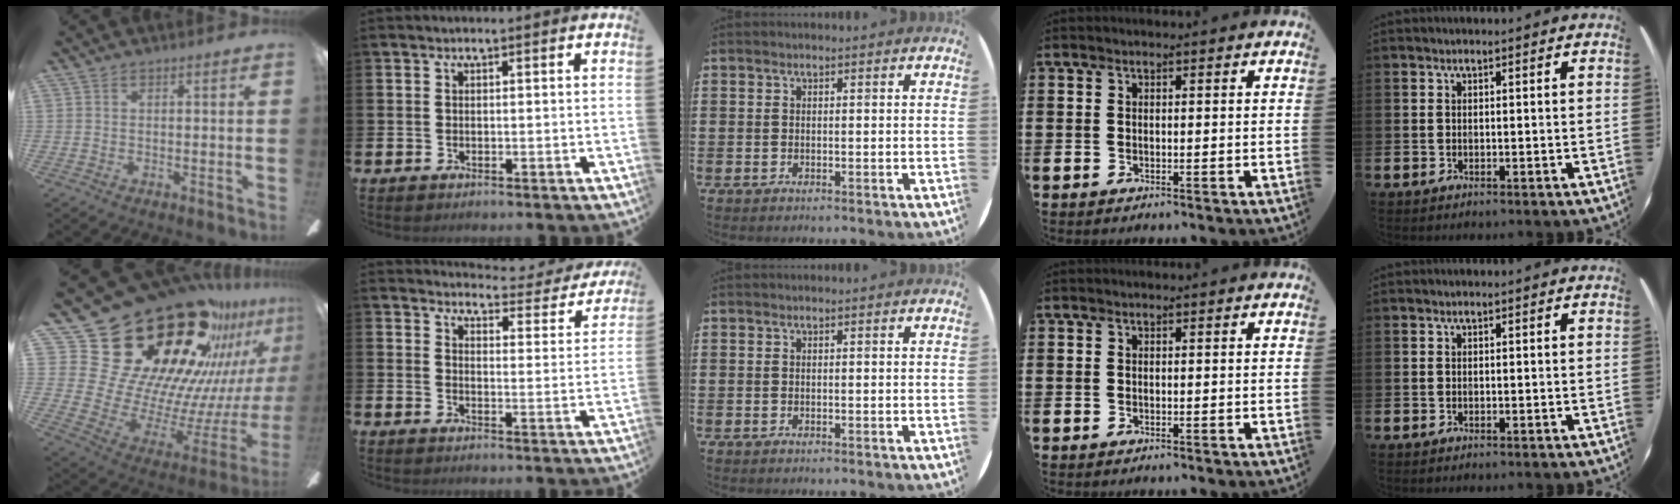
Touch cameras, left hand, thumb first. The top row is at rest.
{"thumb": {"total": 40.6, "force": [24.4, 21.3, 24.4], "torque": [-0.337, -0.234, 0.508]}, "index": {"total": 3.4, "force": [3.2, 0.7, 0.6], "torque": [-0.017, -0.033, 0.049]}}